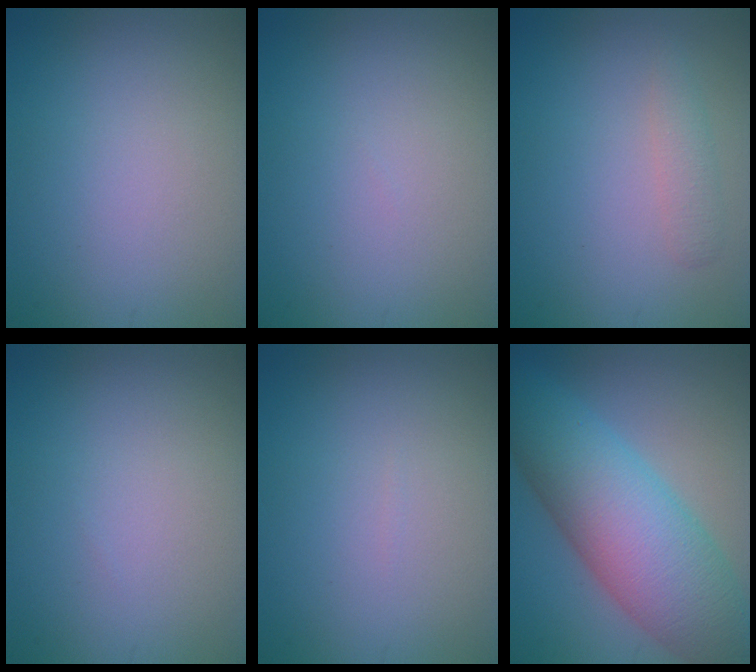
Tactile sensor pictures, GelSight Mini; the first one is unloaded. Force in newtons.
{"total": 0.0}
{"total": 1.3, "press": 1.3, "slide": 0.0}
{"total": 0.0}
{"total": 0.0}
{"total": 10.5, "press": 10.5, "slide": 0.3}